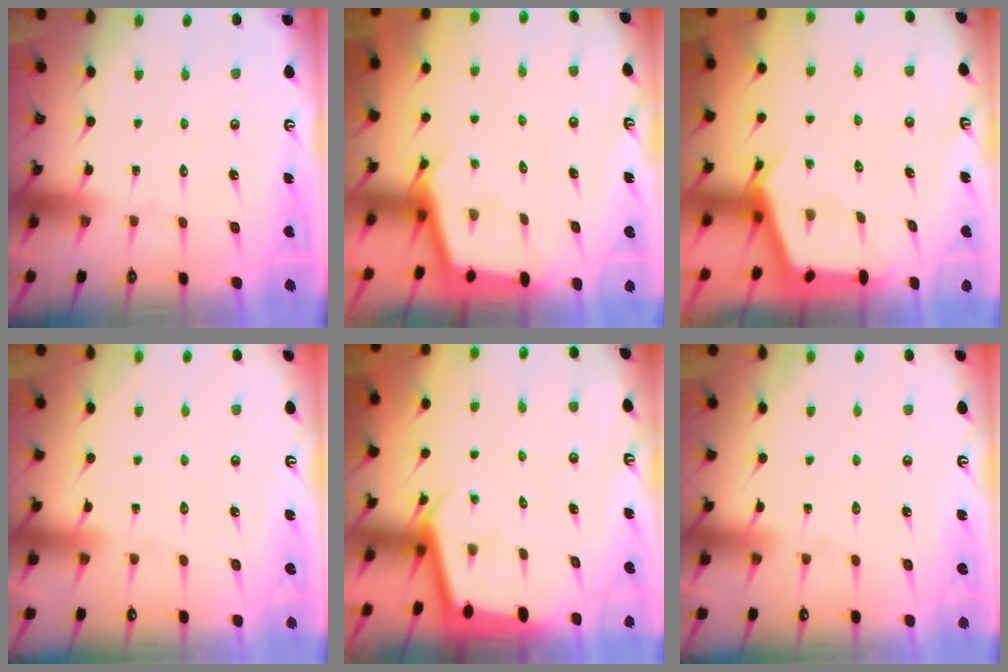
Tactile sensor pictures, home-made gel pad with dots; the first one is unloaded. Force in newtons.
{"total": 2.4, "press": 2.4, "slide": 0.1}
{"total": 2.8, "press": 2.8, "slide": 0.3}
{"total": 2.8, "press": 2.8, "slide": 0.4}
{"total": 2.3, "press": 2.3, "slide": 0.1}
{"total": 2.8, "press": 2.8, "slide": 0.4}